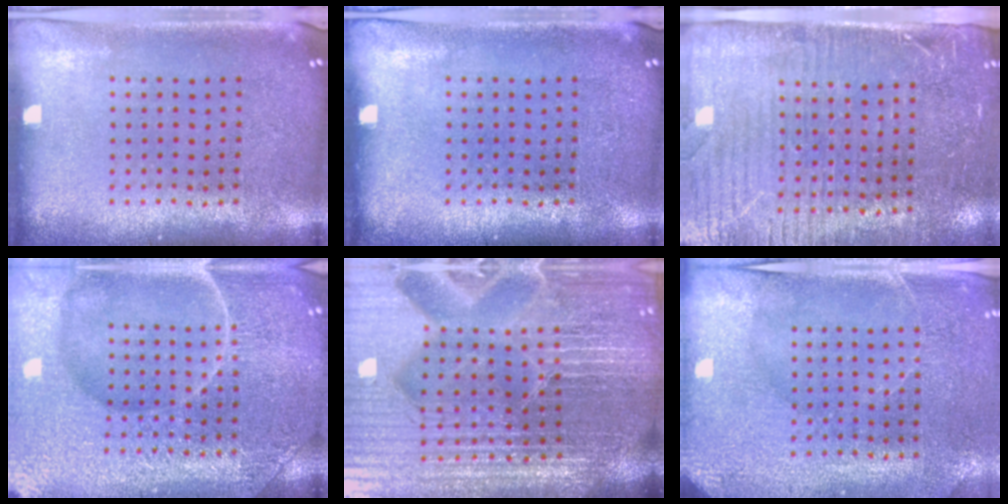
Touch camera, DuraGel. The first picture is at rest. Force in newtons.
{"total": 0.0}
{"total": 3.5, "press": 3.1, "slide": 1.5}
{"total": 7.6, "press": 7.5, "slide": 1.0}
{"total": 6.6, "press": 5.9, "slide": 2.9}
{"total": 2.9, "press": 2.7, "slide": 1.0}